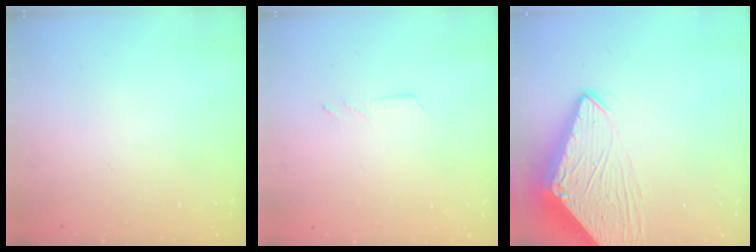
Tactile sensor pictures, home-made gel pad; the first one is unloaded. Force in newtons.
{"total": 2.2, "press": 2.2, "slide": 0.2}
{"total": 10.2, "press": 10.2, "slide": 0.8}